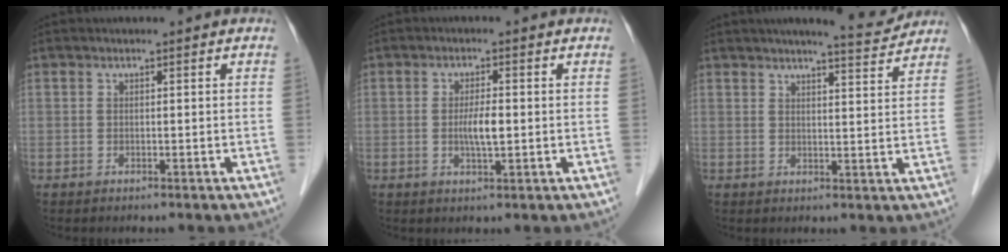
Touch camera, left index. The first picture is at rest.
{"total": 3.3, "force": [-0.4, 0.6, 3.2], "torque": [-0.063, -0.005, -0.005]}
{"total": 5.9, "force": [5.6, 0.1, 2.0], "torque": [-0.034, -0.005, 0.070]}